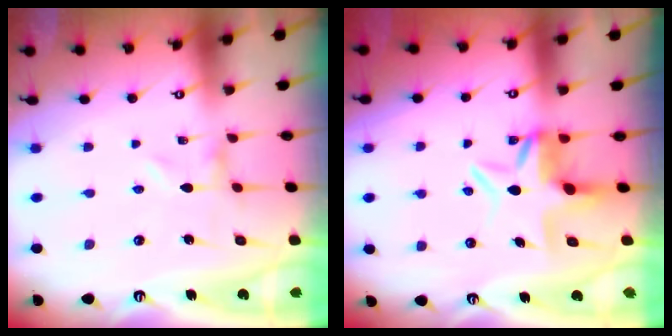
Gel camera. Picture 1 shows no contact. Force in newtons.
{"total": 6.7, "press": 6.6, "slide": 0.7}